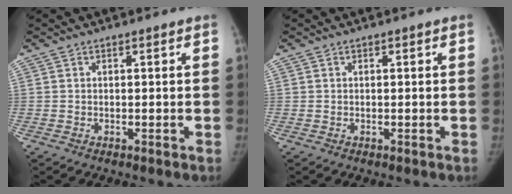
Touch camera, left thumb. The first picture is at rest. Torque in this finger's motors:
{"motor_torque": [0.02, 0.02, 0.11, -0.12, 0.01]}